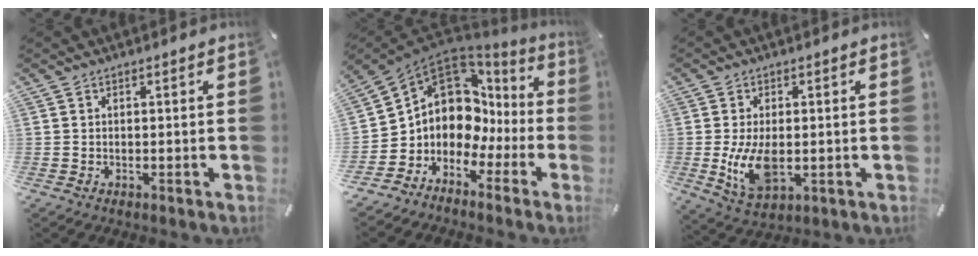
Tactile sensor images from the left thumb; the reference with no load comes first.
{"total": 9.8, "force": [2.5, 8.4, 4.4], "torque": [-0.090, -0.053, 0.045]}
{"total": 9.3, "force": [-0.8, 5.4, 7.5], "torque": [-0.164, -0.010, -0.014]}